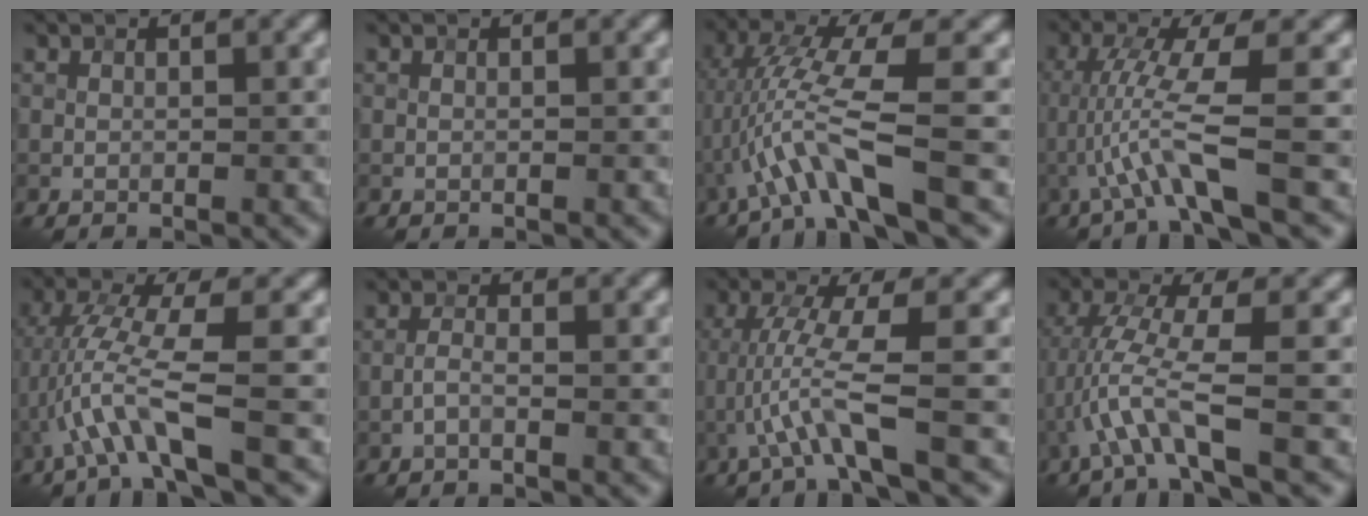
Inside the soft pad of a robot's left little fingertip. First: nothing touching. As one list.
[{"total": 0.0}, {"total": 6.6, "force": [-2.1, 0.4, 6.2], "torque": [-0.132, 0.008, -0.035]}, {"total": 5.7, "force": [-1.7, 0.2, 5.4], "torque": [-0.119, 0.002, -0.029]}, {"total": 5.9, "force": [-1.9, 0.4, 5.6], "torque": [-0.121, 0.008, -0.033]}, {"total": 1.2, "force": [-0.7, 0.2, 1.0], "torque": [-0.021, 0.005, -0.017]}, {"total": 5.0, "force": [-1.8, 0.0, 4.7], "torque": [-0.103, 0.002, -0.033]}, {"total": 5.1, "force": [-1.8, 0.3, 4.8], "torque": [-0.107, 0.010, -0.034]}]